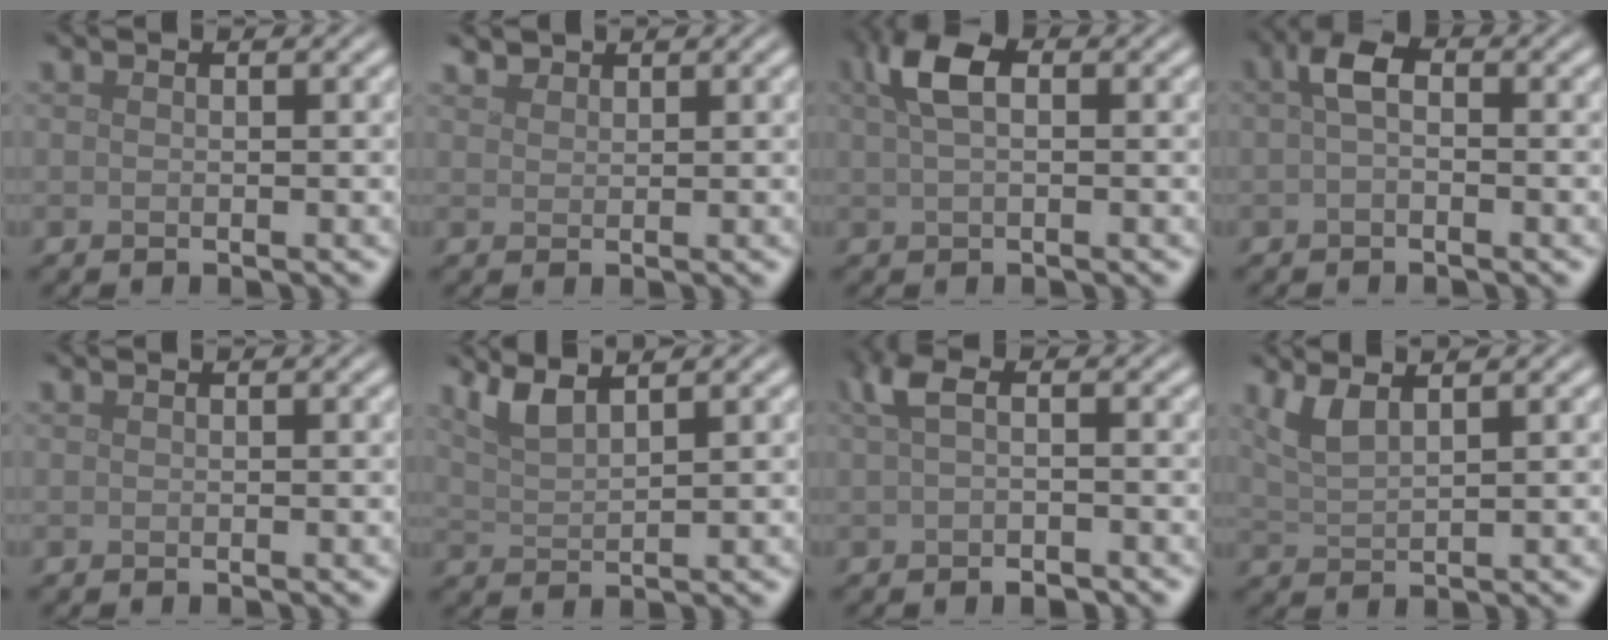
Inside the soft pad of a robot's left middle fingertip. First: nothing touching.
{"total": 1.5, "force": [1.4, 0.4, 0.2], "torque": [-0.008, 0.004, 0.030]}
{"total": 3.8, "force": [1.3, 1.8, 3.0], "torque": [-0.065, 0.010, 0.019]}
{"total": 2.3, "force": [0.1, 1.2, 2.0], "torque": [-0.037, 0.007, -0.006]}
{"total": 0.0}
{"total": 2.8, "force": [2.2, 0.6, 1.7], "torque": [-0.030, 0.004, 0.046]}
{"total": 3.0, "force": [-0.3, 1.2, 2.7], "torque": [-0.053, 0.000, -0.006]}
{"total": 2.6, "force": [1.6, 0.7, 1.8], "torque": [-0.037, -0.001, 0.036]}